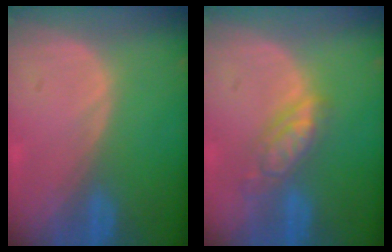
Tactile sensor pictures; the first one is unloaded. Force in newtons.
{"total": 5.7, "press": 5.0, "slide": 2.7}